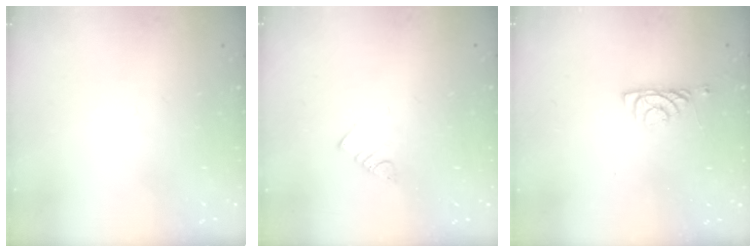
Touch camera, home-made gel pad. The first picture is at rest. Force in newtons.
{"total": 2.5, "press": 2.5, "slide": 0.5}
{"total": 4.7, "press": 4.6, "slide": 0.7}